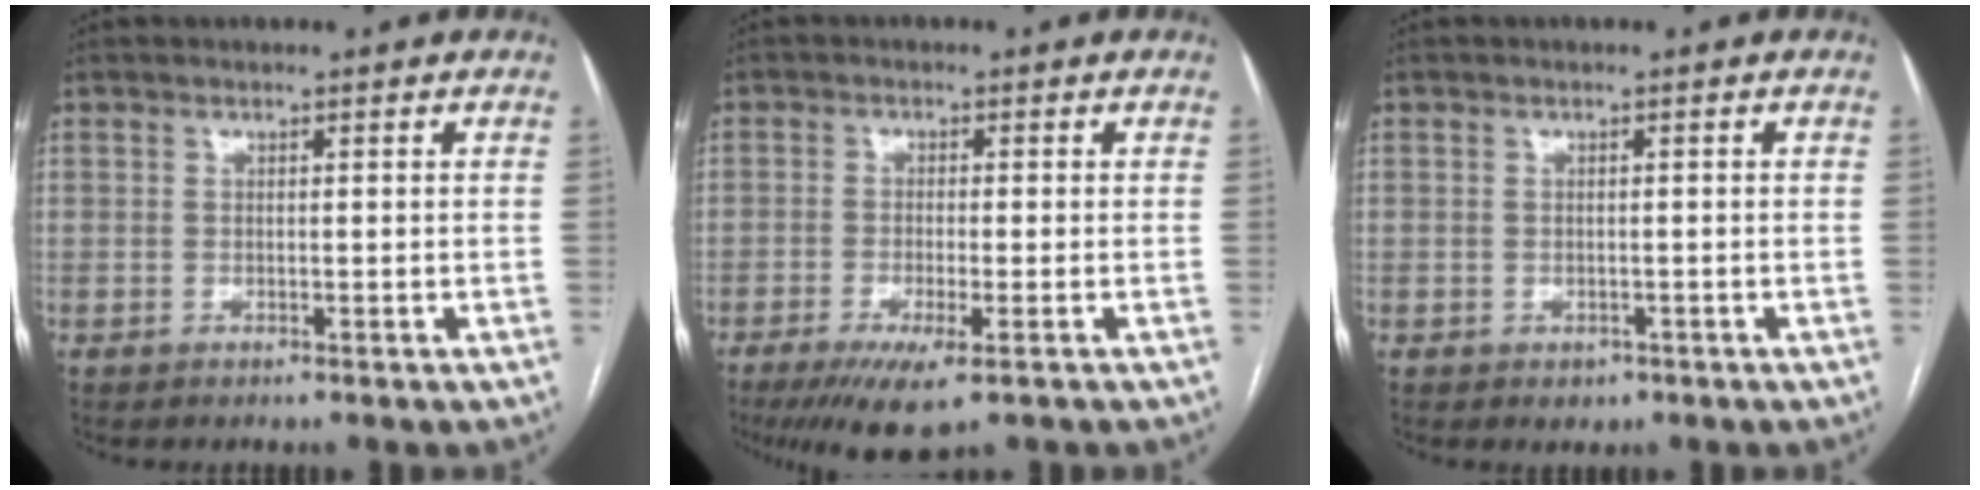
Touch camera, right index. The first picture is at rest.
{"total": 6.6, "force": [-3.8, 1.0, 5.4], "torque": [-0.095, -0.018, -0.062]}
{"total": 1.6, "force": [-0.8, 1.3, 0.5], "torque": [-0.004, 0.002, -0.004]}